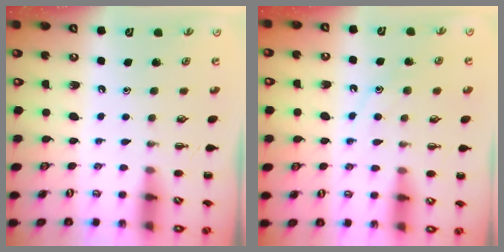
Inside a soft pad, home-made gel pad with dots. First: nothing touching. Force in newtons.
{"total": 10.3, "press": 10.2, "slide": 0.8}